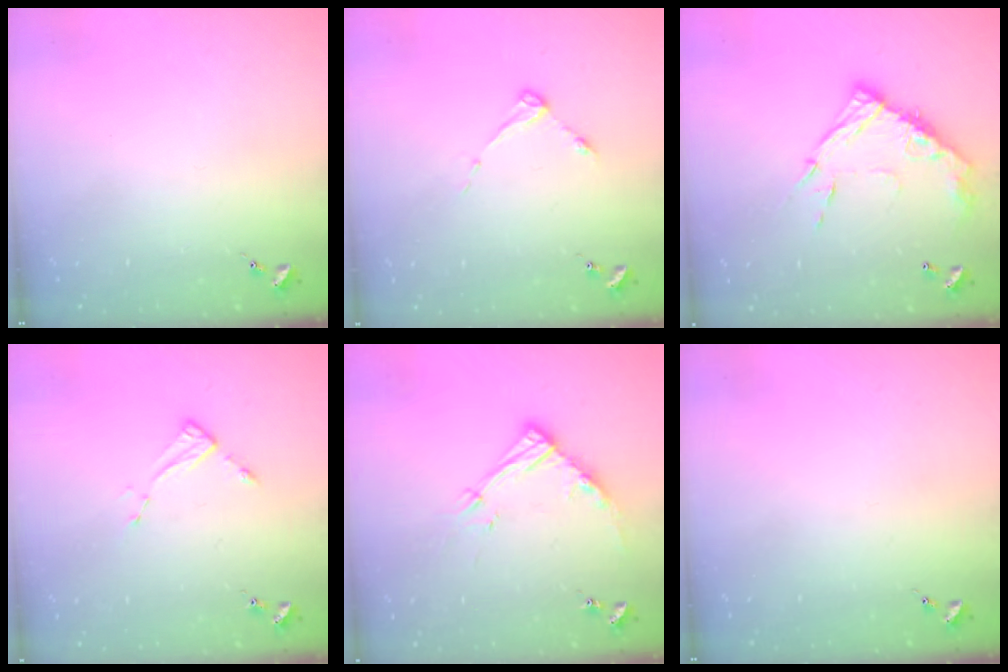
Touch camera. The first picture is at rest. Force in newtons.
{"total": 3.7, "press": 3.7, "slide": 0.5}
{"total": 14.5, "press": 14.4, "slide": 1.3}
{"total": 3.8, "press": 3.8, "slide": 0.3}
{"total": 13.1, "press": 13.0, "slide": 1.3}
{"total": 0.0}